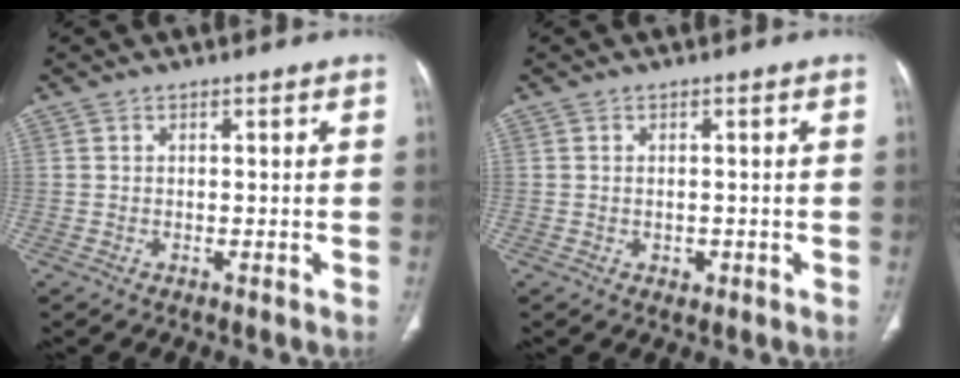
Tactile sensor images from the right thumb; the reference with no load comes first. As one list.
[{"total": 1.4, "force": [-0.3, 1.1, 0.9], "torque": [-0.010, 0.001, -0.001]}]